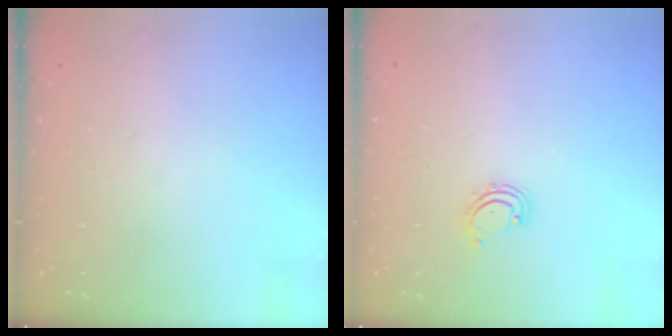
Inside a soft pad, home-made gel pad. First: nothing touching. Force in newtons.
{"total": 2.6, "press": 2.6, "slide": 0.3}